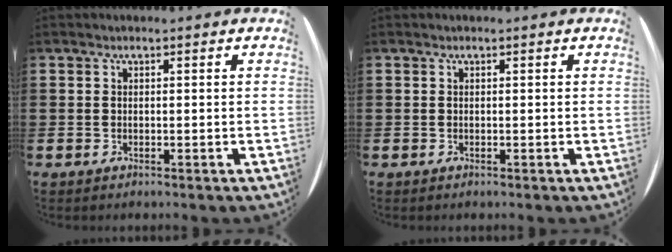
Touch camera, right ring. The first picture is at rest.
{"total": 0.0}